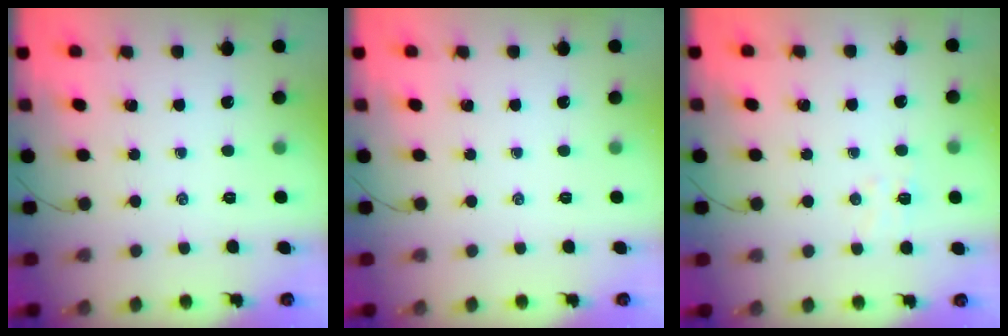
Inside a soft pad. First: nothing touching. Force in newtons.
{"total": 0.0}
{"total": 4.6, "press": 4.5, "slide": 0.9}